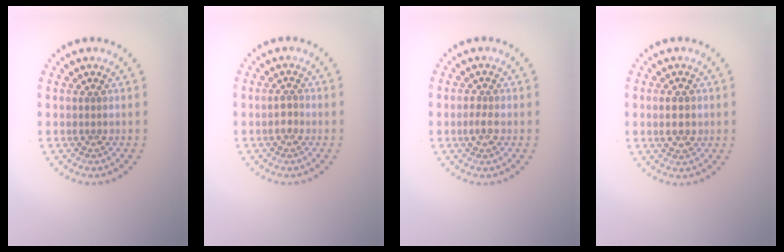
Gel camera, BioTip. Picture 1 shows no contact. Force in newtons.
{"total": 1.1, "press": 1.0, "slide": 0.4}
{"total": 1.3, "press": 1.3, "slide": 0.3}
{"total": 2.2, "press": 2.2, "slide": 0.1}